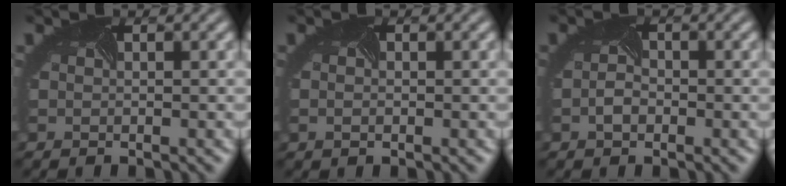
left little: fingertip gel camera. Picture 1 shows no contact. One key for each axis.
{"total": 0.7, "fx": -0.1, "fy": 0.4, "fz": 0.5, "tx": -0.010, "ty": -0.002, "tz": -0.001}
{"total": 1.1, "fx": -0.6, "fy": 0.6, "fz": 0.7, "tx": -0.024, "ty": -0.003, "tz": -0.013}